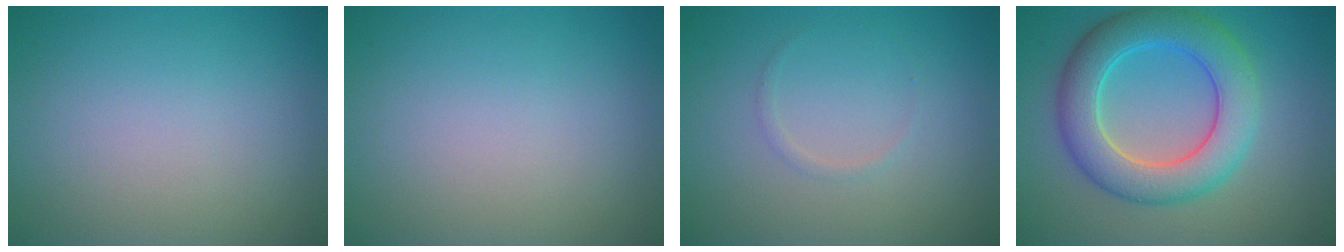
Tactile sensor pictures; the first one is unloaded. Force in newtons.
{"total": 0.0}
{"total": 0.6, "press": 0.6, "slide": 0.0}
{"total": 7.3, "press": 7.3, "slide": 0.2}